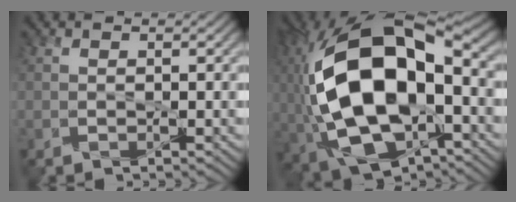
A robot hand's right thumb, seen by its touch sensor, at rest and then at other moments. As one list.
[{"total": 19.7, "force": [-1.2, 11.0, 16.3], "torque": [-0.349, -0.010, -0.015]}]